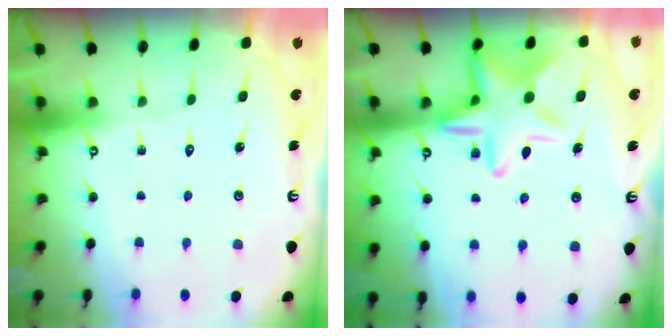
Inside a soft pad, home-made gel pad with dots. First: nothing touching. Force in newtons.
{"total": 16.5, "press": 16.5, "slide": 0.9}